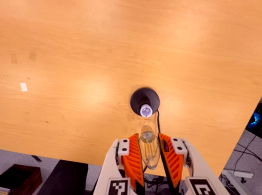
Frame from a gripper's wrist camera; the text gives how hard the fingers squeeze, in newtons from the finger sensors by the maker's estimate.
{"total": 8.1, "left": 7.1, "right": 9.1}